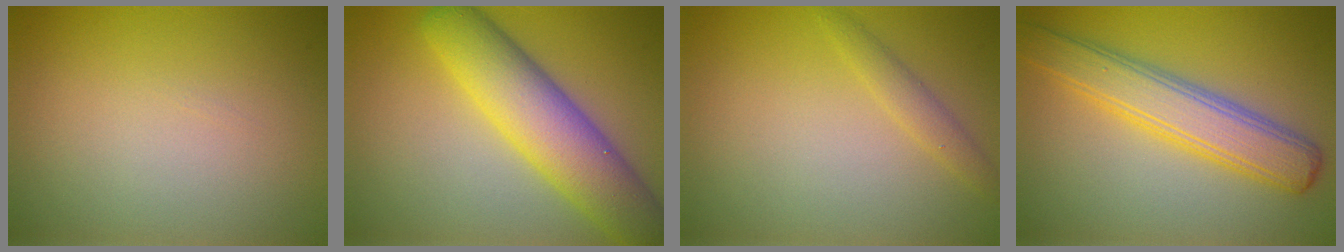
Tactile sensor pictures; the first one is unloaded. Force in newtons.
{"total": 8.1, "press": 8.1, "slide": 0.5}
{"total": 1.5, "press": 1.5, "slide": 0.1}
{"total": 5.5, "press": 5.5, "slide": 0.1}